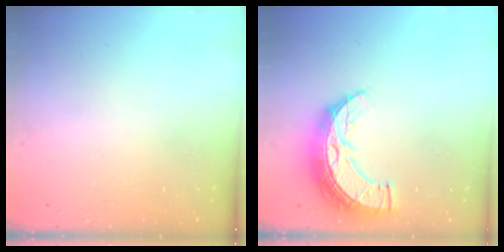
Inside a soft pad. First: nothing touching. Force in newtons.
{"total": 12.3, "press": 12.3, "slide": 0.9}